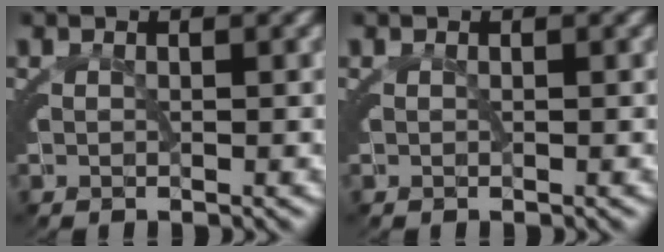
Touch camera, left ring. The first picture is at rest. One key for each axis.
{"total": 0.0}